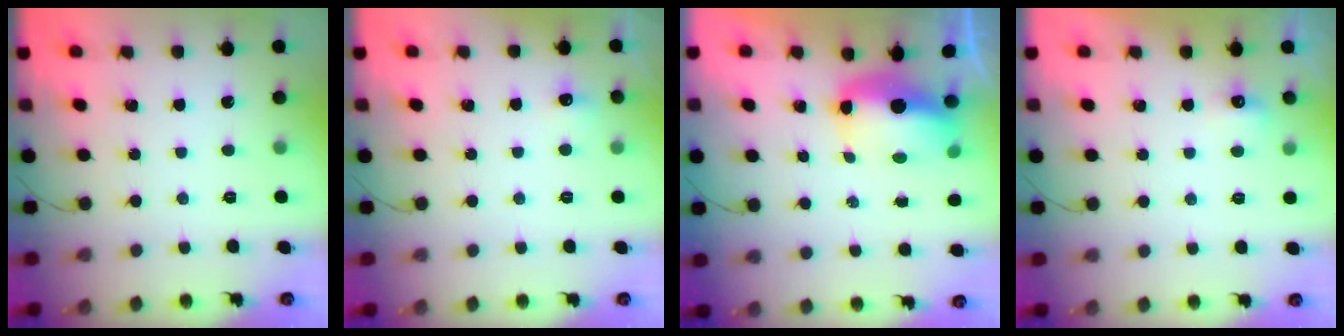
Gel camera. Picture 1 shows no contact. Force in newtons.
{"total": 4.3, "press": 4.1, "slide": 1.2}
{"total": 8.9, "press": 8.7, "slide": 2.0}
{"total": 3.9, "press": 3.7, "slide": 1.0}